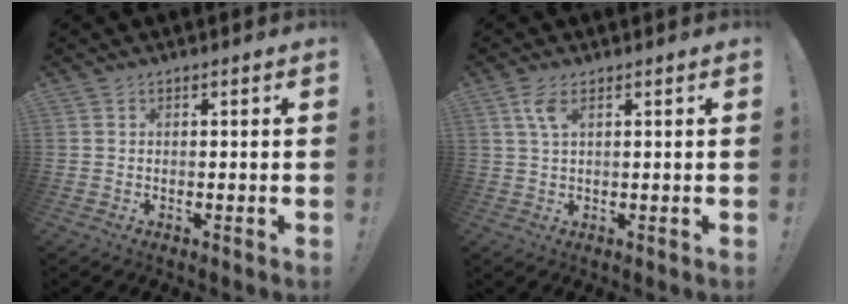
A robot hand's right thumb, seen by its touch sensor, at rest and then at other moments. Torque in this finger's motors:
{"motor_torque": [1.07, 0.59, 0.85, -0.49, 0.27]}